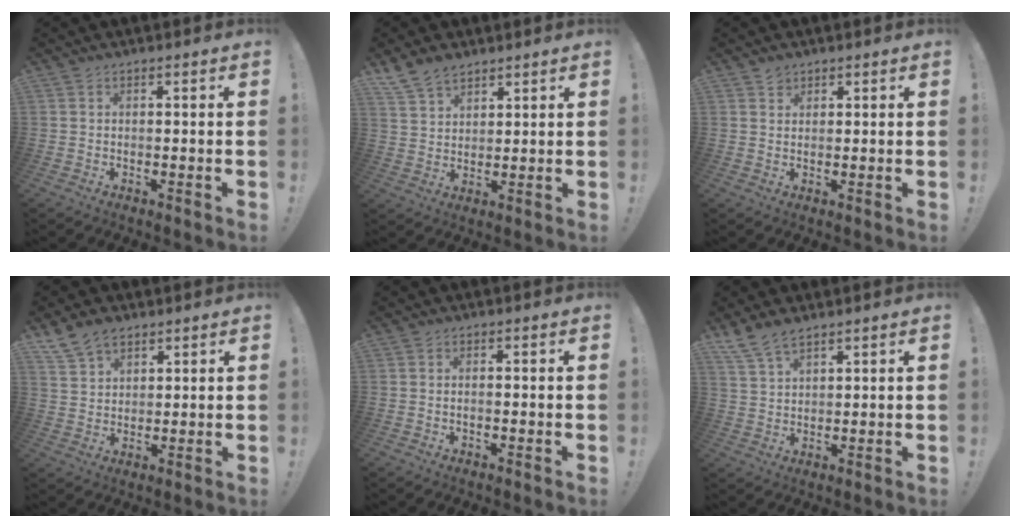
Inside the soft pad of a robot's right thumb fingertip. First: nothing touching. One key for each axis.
{"total": 7.7, "fx": 6.0, "fy": 4.2, "fz": 2.4, "tx": -0.055, "ty": -0.026, "tz": 0.121}
{"total": 1.6, "fx": 1.3, "fy": 0.9, "fz": 0.3, "tx": 0.006, "ty": -0.008, "tz": 0.022}
{"total": 7.6, "fx": 5.7, "fy": 4.4, "fz": 2.5, "tx": -0.048, "ty": -0.025, "tz": 0.112}
{"total": 0.9, "fx": -0.5, "fy": 0.1, "fz": 0.7, "tx": -0.018, "ty": 0.002, "tz": -0.009}
{"total": 6.7, "fx": 5.4, "fy": 2.5, "fz": 3.0, "tx": -0.069, "ty": -0.024, "tz": 0.106}